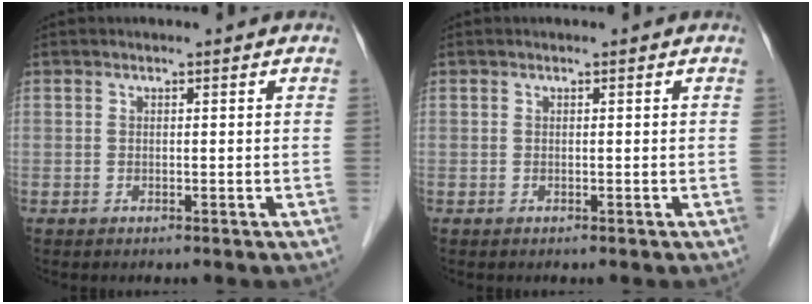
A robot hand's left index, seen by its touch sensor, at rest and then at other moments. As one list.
[{"total": 0.0}]